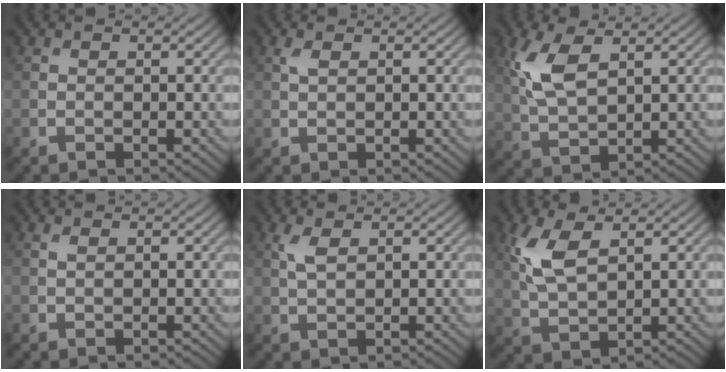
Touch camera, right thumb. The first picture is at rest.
{"total": 1.2, "force": [0.6, 0.5, 0.9], "torque": [-0.027, 0.002, 0.013]}
{"total": 7.0, "force": [2.7, 3.2, 5.6], "torque": [-0.138, 0.005, 0.055]}
{"total": 0.6, "force": [0.4, 0.2, 0.5], "torque": [-0.012, 0.001, 0.008]}
{"total": 2.5, "force": [1.1, 1.1, 2.0], "torque": [-0.053, 0.003, 0.025]}
{"total": 6.7, "force": [2.6, 3.0, 5.3], "torque": [-0.132, 0.004, 0.054]}